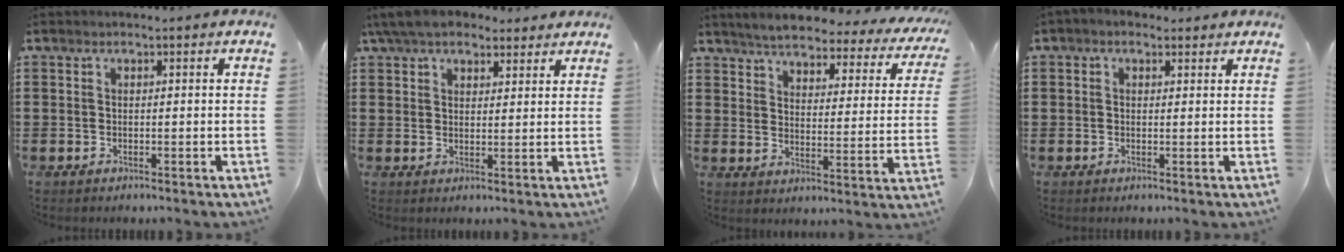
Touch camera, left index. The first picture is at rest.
{"total": 5.8, "force": [4.9, 2.2, 2.1], "torque": [-0.060, -0.002, 0.093]}
{"total": 4.5, "force": [4.3, 0.2, 1.3], "torque": [-0.050, -0.033, 0.068]}
{"total": 1.4, "force": [0.7, 1.0, 0.6], "torque": [-0.015, 0.007, 0.013]}